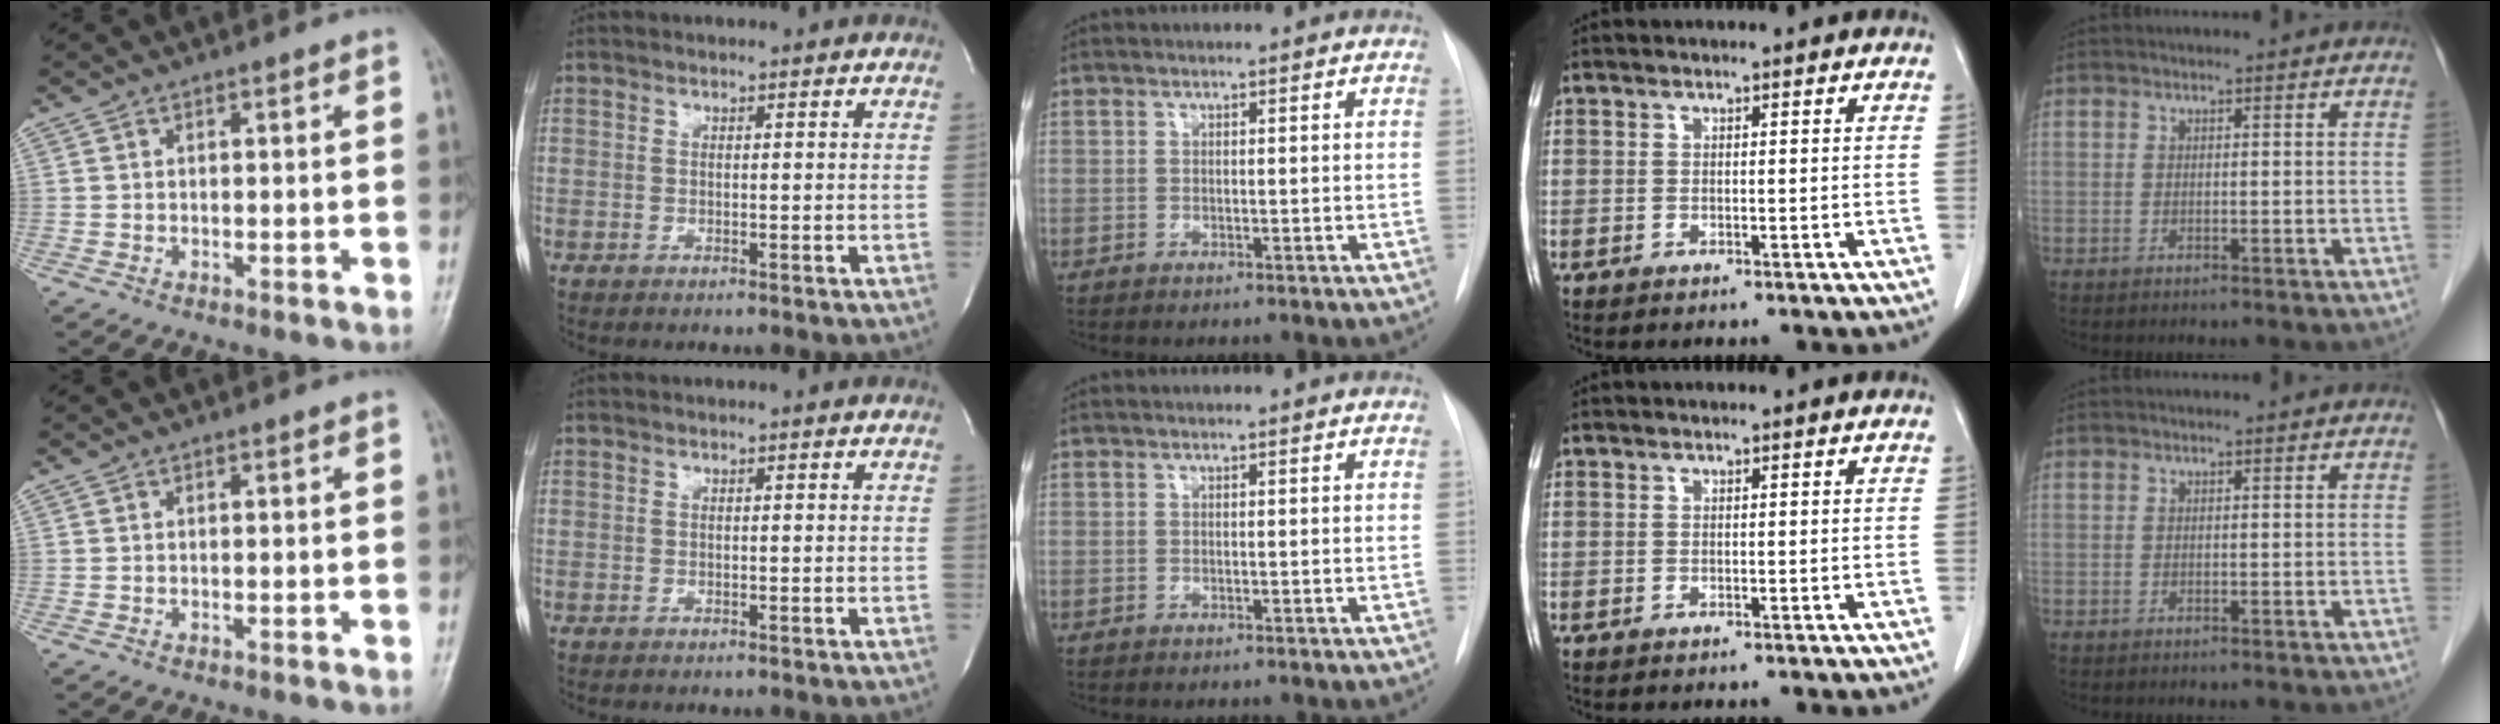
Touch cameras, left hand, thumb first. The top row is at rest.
{}